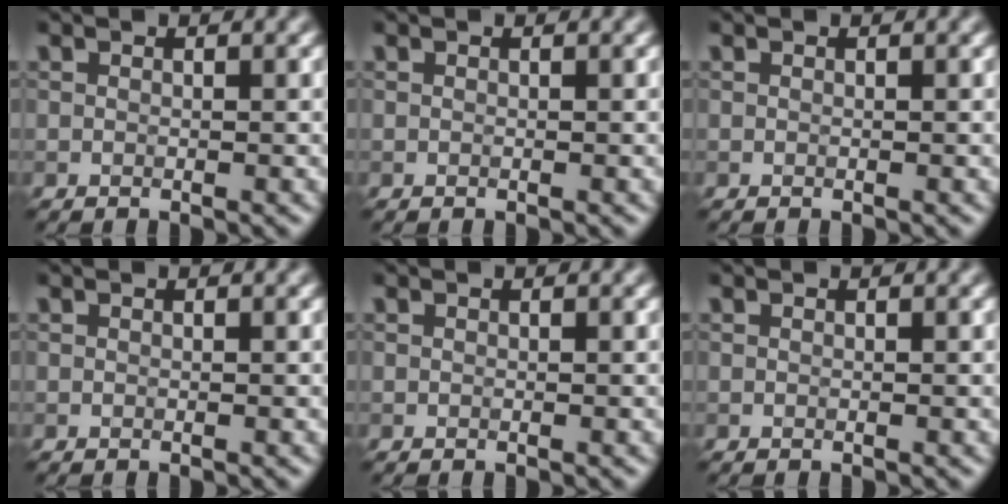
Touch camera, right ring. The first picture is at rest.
{"total": 0.0}
{"total": 0.0}
{"total": 0.0}
{"total": 0.0}
{"total": 0.0}